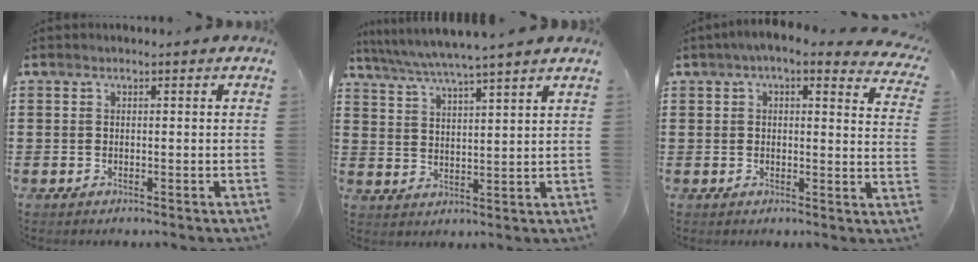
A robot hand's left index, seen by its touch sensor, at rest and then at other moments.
{"total": 4.9, "force": [4.4, -1.0, 2.0], "torque": [-0.056, -0.028, 0.074]}
{"total": 3.7, "force": [2.9, 0.1, 2.3], "torque": [-0.057, -0.010, 0.048]}